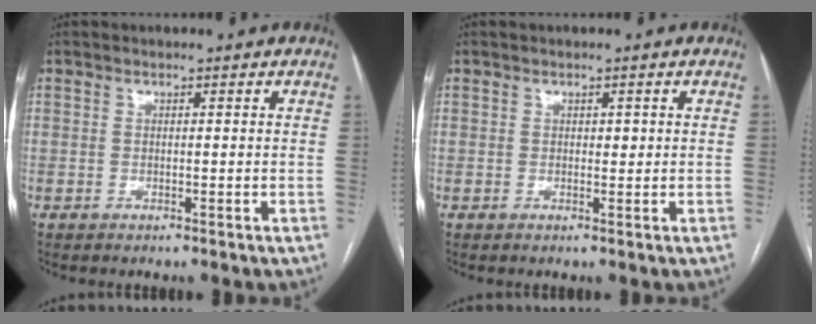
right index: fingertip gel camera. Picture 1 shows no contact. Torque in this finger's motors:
{"motor_torque": [0.57, 0.33, 0.00, 0.01]}